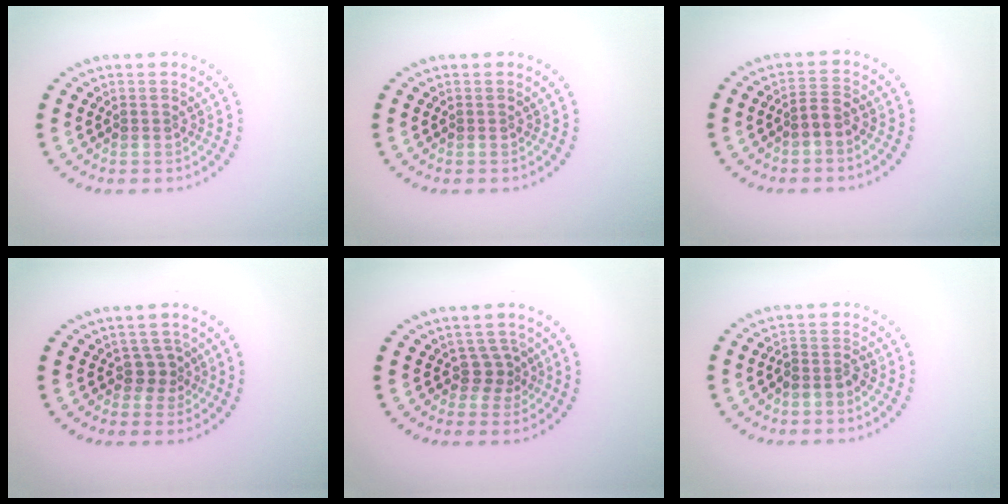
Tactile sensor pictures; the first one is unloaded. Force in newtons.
{"total": 0.0}
{"total": 1.7, "press": 1.5, "slide": 0.8}
{"total": 1.9, "press": 1.5, "slide": 1.3}
{"total": 1.8, "press": 1.1, "slide": 1.4}
{"total": 1.8, "press": 1.5, "slide": 1.1}